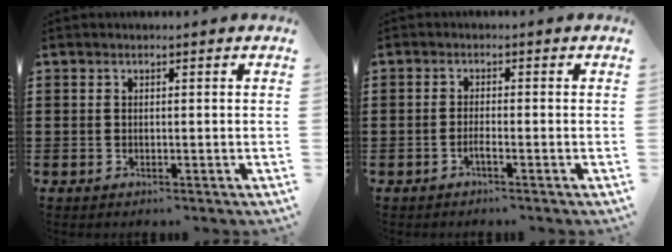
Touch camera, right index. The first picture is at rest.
{"total": 1.5, "force": [-1.0, -0.1, 1.1], "torque": [-0.021, -0.008, -0.016]}